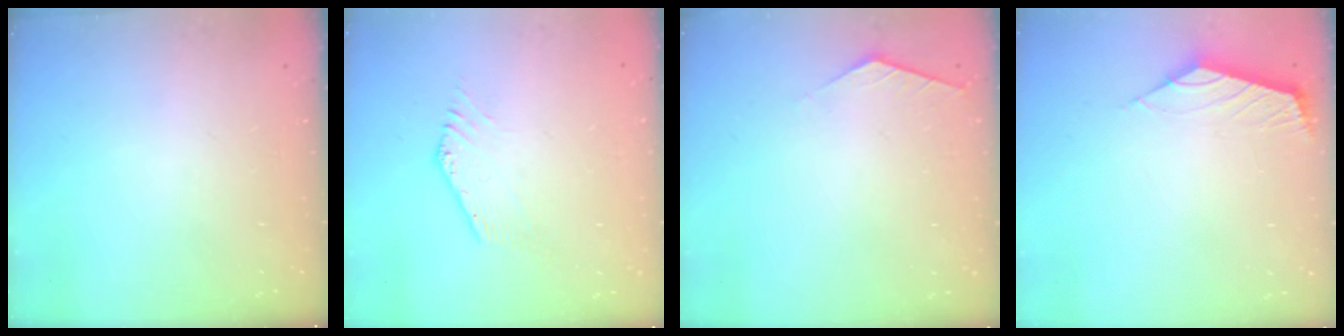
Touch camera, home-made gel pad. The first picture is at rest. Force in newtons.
{"total": 1.3, "press": 1.3, "slide": 0.1}
{"total": 2.1, "press": 2.0, "slide": 0.4}
{"total": 2.4, "press": 2.3, "slide": 0.4}